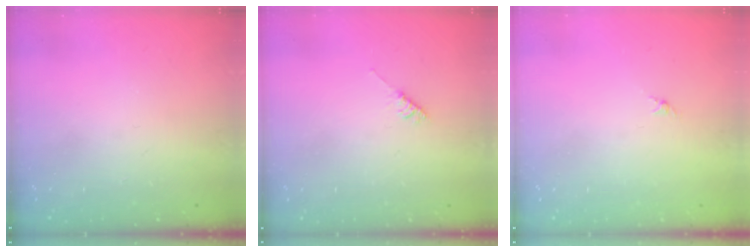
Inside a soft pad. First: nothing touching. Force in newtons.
{"total": 3.5, "press": 3.5, "slide": 0.7}
{"total": 0.0}